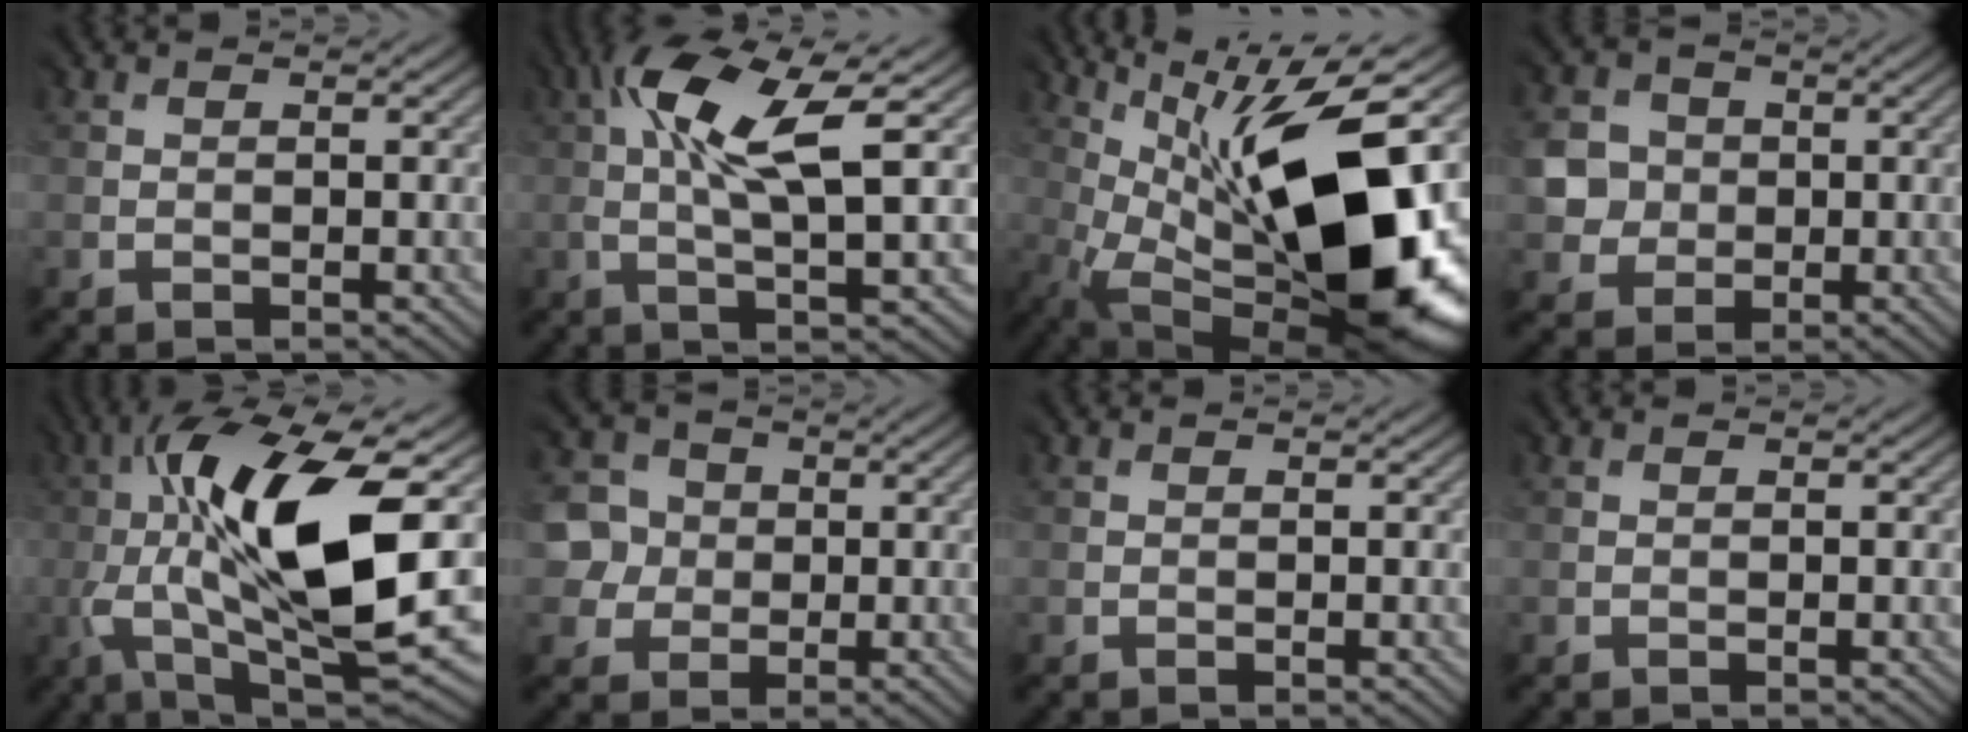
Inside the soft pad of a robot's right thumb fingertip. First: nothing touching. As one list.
[{"total": 11.0, "force": [2.8, 2.8, 10.2], "torque": [-0.201, 0.003, 0.050]}, {"total": 17.1, "force": [1.2, 6.7, 15.7], "torque": [-0.247, 0.007, 0.012]}, {"total": 5.3, "force": [-0.1, 5.2, 0.9], "torque": [-0.057, -0.009, -0.008]}, {"total": 18.0, "force": [0.0, 6.2, 16.9], "torque": [-0.309, 0.006, -0.008]}, {"total": 6.0, "force": [0.2, 5.9, 1.2], "torque": [-0.068, 0.002, -0.008]}, {"total": 0.0}, {"total": 0.0}]